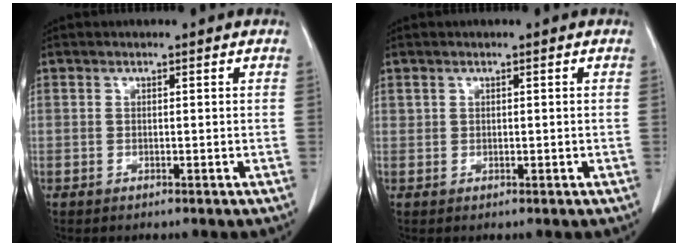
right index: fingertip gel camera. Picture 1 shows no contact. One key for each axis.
{"total": 0.5, "fx": 0.2, "fy": 0.4, "fz": 0.3, "tx": -0.004, "ty": 0.003, "tz": 0.006}